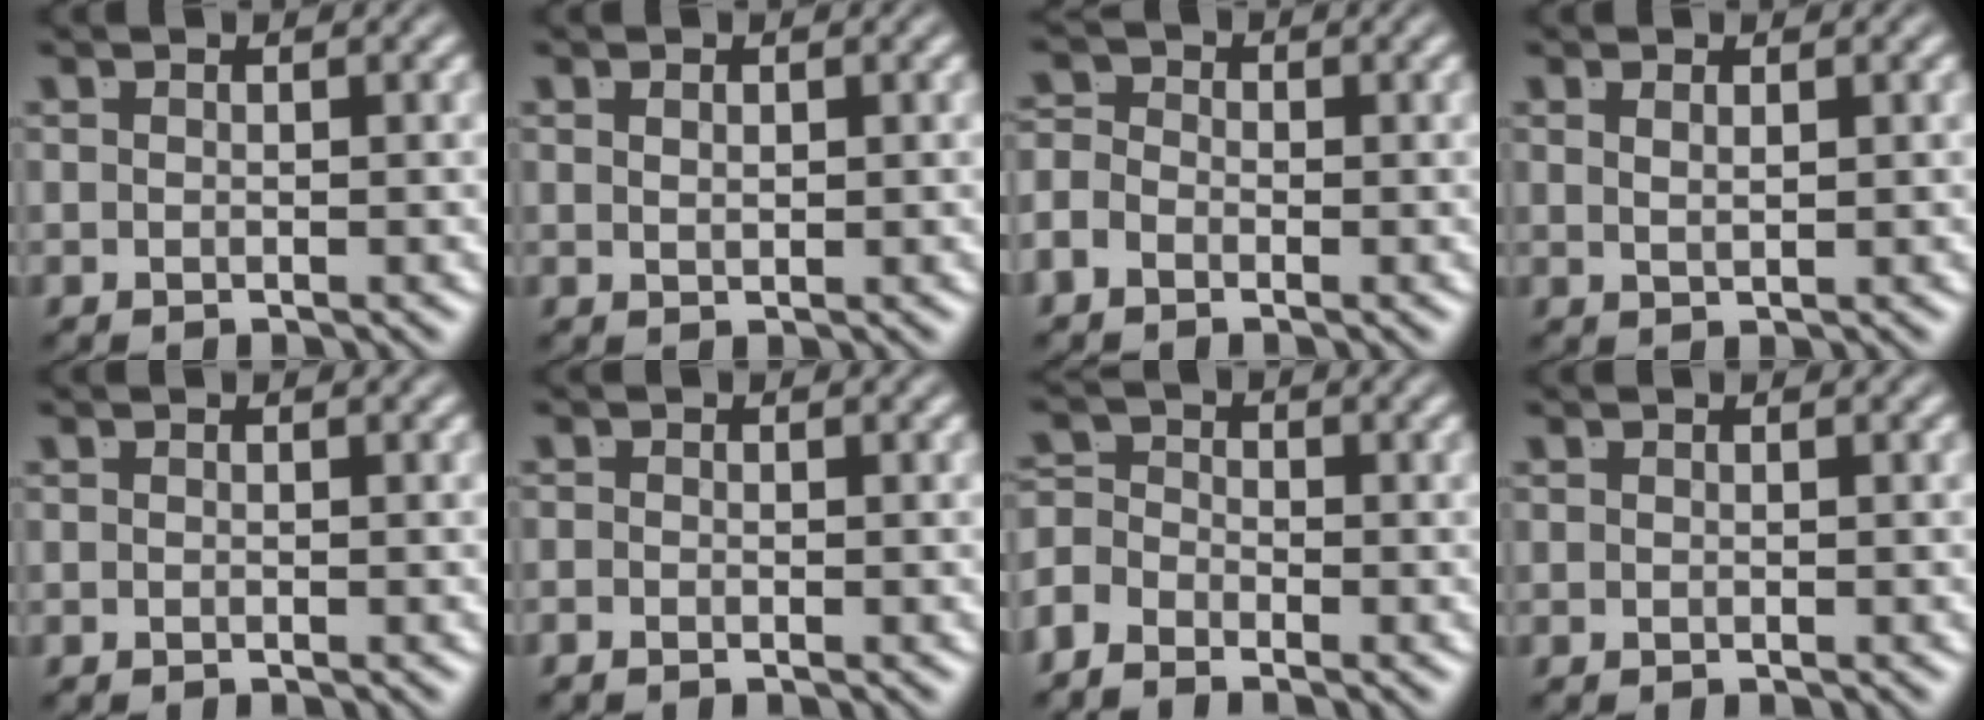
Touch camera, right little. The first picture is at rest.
{"total": 0.9, "force": [0.3, -0.8, 0.4], "torque": [-0.003, -0.009, 0.014]}
{"total": 2.3, "force": [-1.1, 1.8, 1.0], "torque": [-0.019, -0.012, -0.021]}
{"total": 1.4, "force": [0.5, -1.1, 0.5], "torque": [-0.004, -0.009, 0.021]}
{"total": 0.0}
{"total": 0.8, "force": [-0.7, -0.1, 0.2], "torque": [-0.004, -0.007, -0.012]}
{"total": 3.4, "force": [-1.4, 2.9, 1.2], "torque": [-0.019, -0.016, -0.030]}
{"total": 0.0}